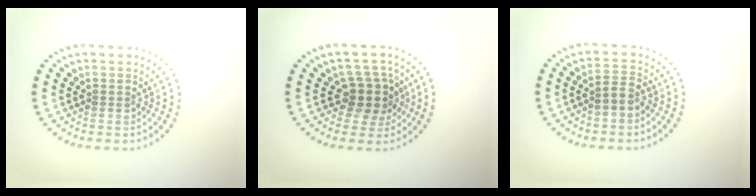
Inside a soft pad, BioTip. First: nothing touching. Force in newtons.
{"total": 3.4, "press": 2.8, "slide": 1.9}
{"total": 1.7, "press": 1.5, "slide": 0.8}